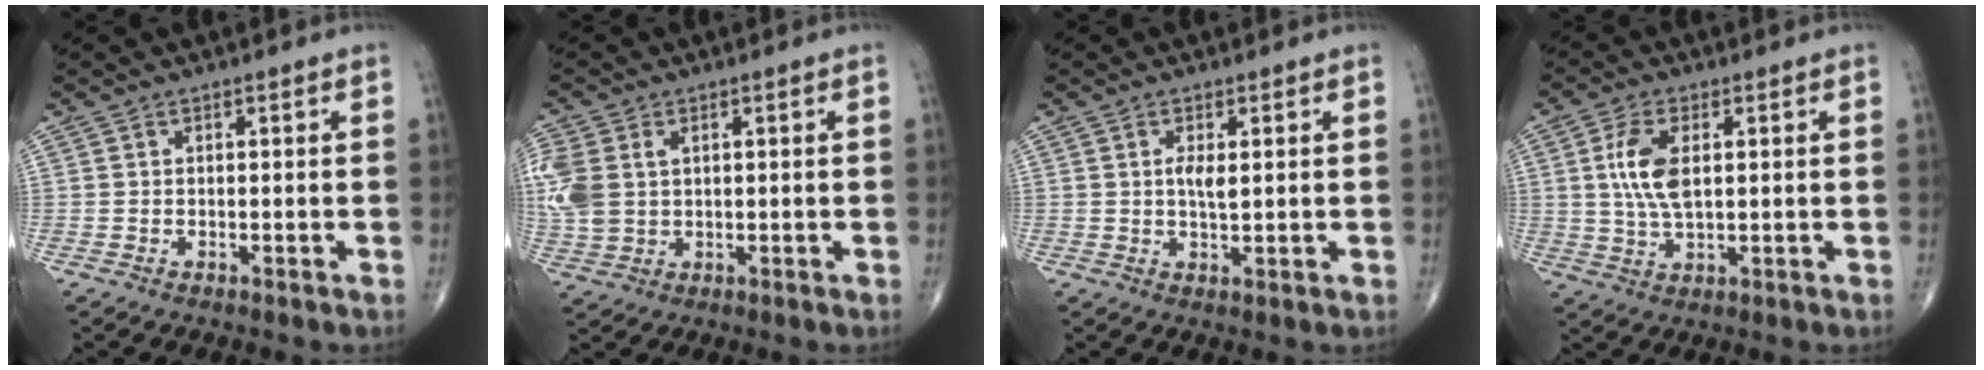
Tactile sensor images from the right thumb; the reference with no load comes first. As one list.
[{"total": 11.5, "force": [2.1, 8.4, 7.5], "torque": [-0.207, 0.005, 0.047]}, {"total": 2.8, "force": [0.6, 0.9, 2.6], "torque": [-0.048, -0.006, 0.012]}, {"total": 7.8, "force": [1.4, 3.8, 6.6], "torque": [-0.138, -0.006, 0.028]}]